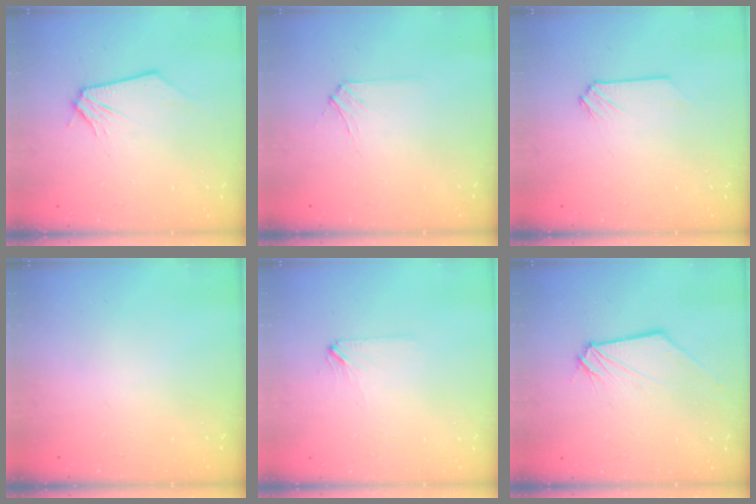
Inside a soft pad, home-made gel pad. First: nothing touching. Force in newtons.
{"total": 3.5, "press": 3.5, "slide": 0.5}
{"total": 0.0}
{"total": 0.0}
{"total": 1.8, "press": 1.7, "slide": 0.4}
{"total": 0.8, "press": 0.8, "slide": 0.1}